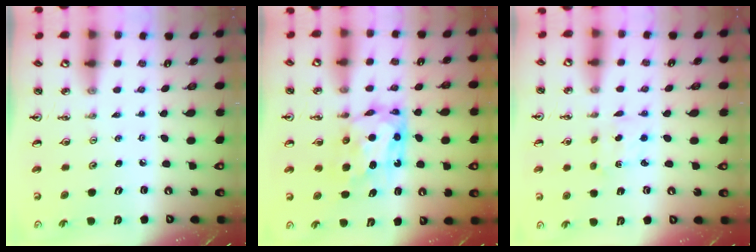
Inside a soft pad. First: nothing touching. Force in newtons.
{"total": 7.7, "press": 7.7, "slide": 0.8}
{"total": 2.3, "press": 2.3, "slide": 0.4}